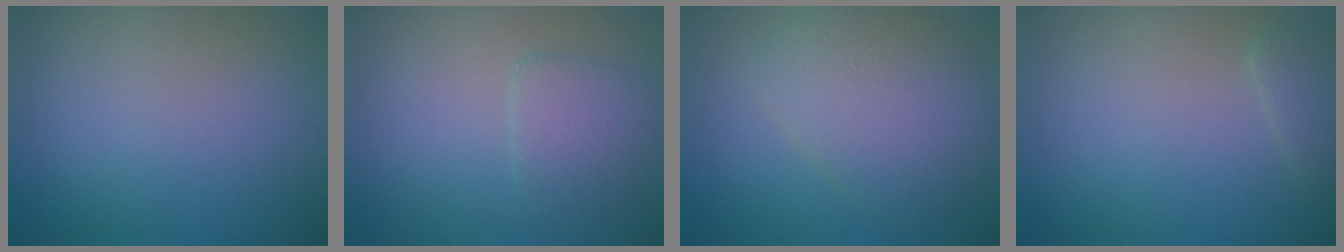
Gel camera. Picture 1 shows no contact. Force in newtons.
{"total": 2.5, "press": 2.5, "slide": 0.2}
{"total": 5.5, "press": 5.5, "slide": 0.2}
{"total": 1.6, "press": 1.6, "slide": 0.2}